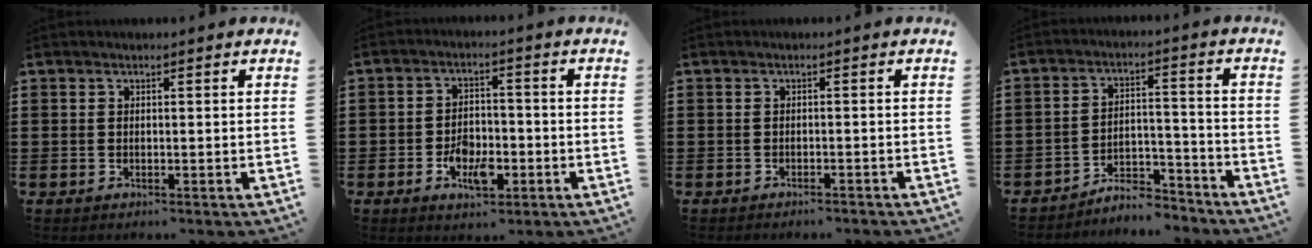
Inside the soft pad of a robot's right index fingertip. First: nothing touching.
{"total": 6.0, "force": [-2.2, 3.4, 4.4], "torque": [-0.079, 0.004, -0.042]}
{"total": 1.0, "force": [-0.9, -0.1, 0.0], "torque": [-0.004, 0.000, -0.019]}
{"total": 5.4, "force": [-5.2, 1.0, 0.9], "torque": [-0.015, 0.013, -0.103]}